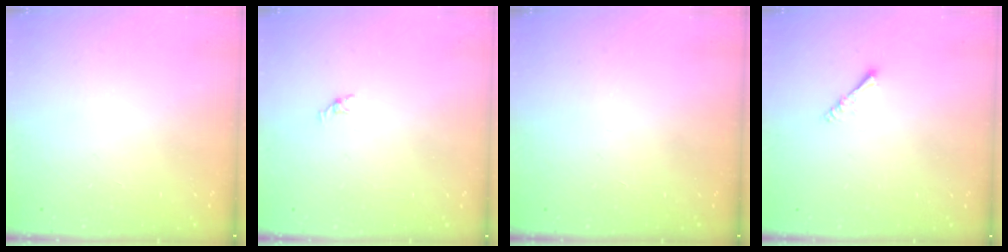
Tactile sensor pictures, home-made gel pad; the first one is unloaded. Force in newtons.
{"total": 0.5, "press": 0.3, "slide": 0.4}
{"total": 0.0}
{"total": 1.4, "press": 1.3, "slide": 0.3}